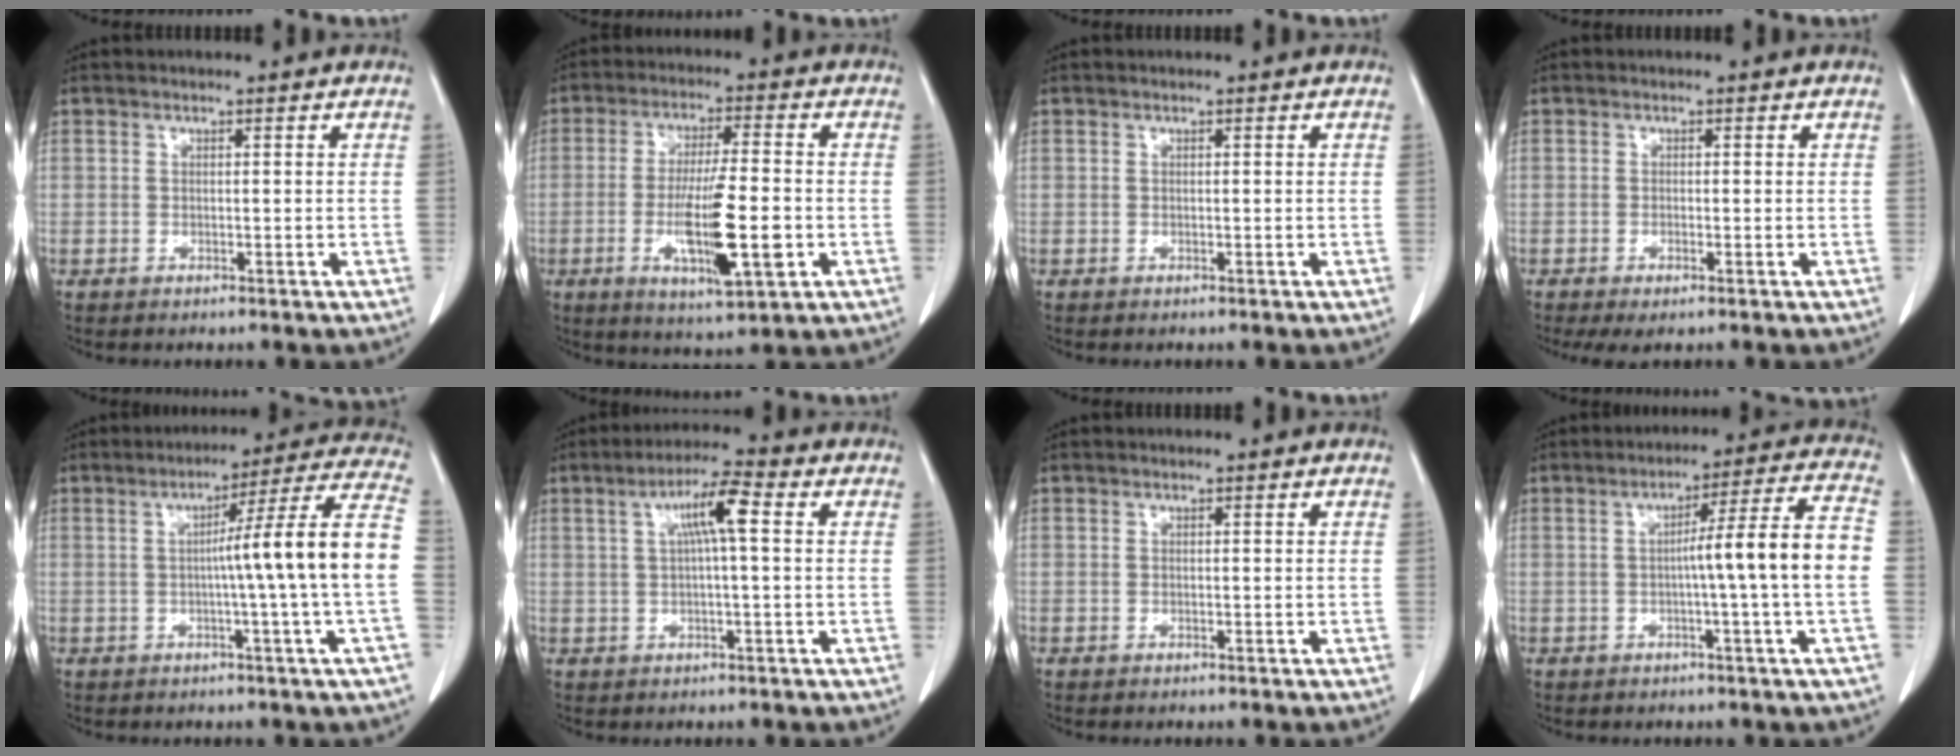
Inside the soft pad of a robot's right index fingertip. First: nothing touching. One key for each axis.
{"total": 11.8, "fx": -3.0, "fy": 1.5, "fz": 11.3, "tx": -0.200, "ty": -0.014, "tz": -0.050}
{"total": 0.0}
{"total": 2.4, "fx": -1.3, "fy": 0.5, "fz": 1.9, "tx": -0.033, "ty": -0.007, "tz": -0.019}
{"total": 13.8, "fx": -1.0, "fy": -2.6, "fz": 13.6, "tx": -0.180, "ty": 0.012, "tz": -0.018}
{"total": 6.3, "fx": 1.5, "fy": 0.4, "fz": 6.1, "tx": -0.112, "ty": 0.017, "tz": 0.024}
{"total": 0.0}
{"total": 11.4, "fx": -1.2, "fy": -1.7, "fz": 11.2, "tx": -0.162, "ty": 0.015, "tz": -0.019}